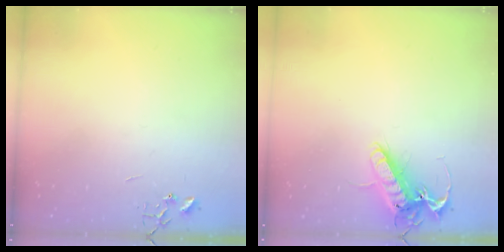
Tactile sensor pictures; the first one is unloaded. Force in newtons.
{"total": 14.4, "press": 14.2, "slide": 2.2}